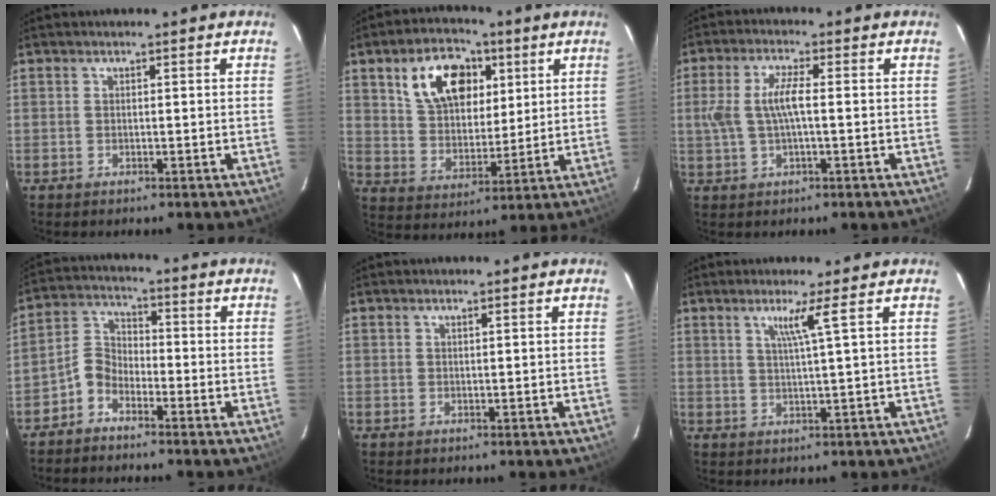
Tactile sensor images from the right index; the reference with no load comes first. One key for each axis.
{"total": 13.9, "fx": 5.9, "fy": 8.8, "fz": 9.0, "tx": -0.166, "ty": 0.030, "tz": 0.112}
{"total": 6.3, "fx": 0.0, "fy": 1.9, "fz": 6.0, "tx": -0.122, "ty": 0.007, "tz": 0.004}
{"total": 4.9, "fx": -3.5, "fy": 2.8, "fz": 1.9, "tx": -0.043, "ty": 0.019, "tz": -0.078}
{"total": 0.0}
{"total": 3.5, "fx": 1.6, "fy": -1.3, "fz": 2.8, "tx": -0.046, "ty": -0.007, "tz": 0.031}